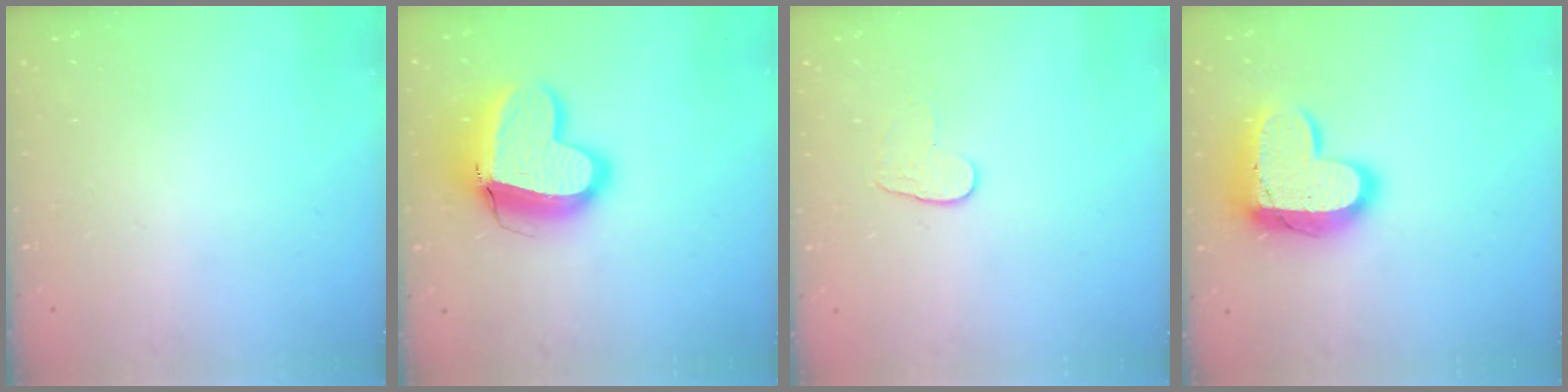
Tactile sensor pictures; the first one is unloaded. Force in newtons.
{"total": 15.5, "press": 15.3, "slide": 2.2}
{"total": 5.3, "press": 5.3, "slide": 0.5}
{"total": 16.3, "press": 16.2, "slide": 1.4}